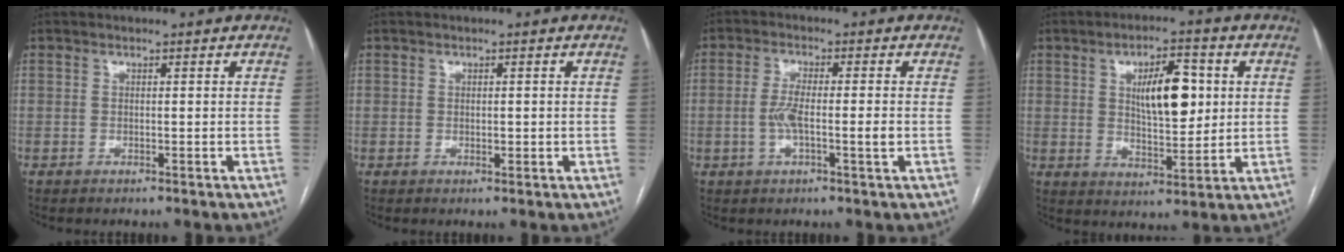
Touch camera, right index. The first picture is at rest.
{"total": 1.2, "force": [0.0, 0.9, 0.9], "torque": [-0.010, -0.001, 0.002]}
{"total": 5.3, "force": [-0.8, 0.7, 5.2], "torque": [-0.104, 0.002, -0.015]}
{"total": 10.0, "force": [2.3, 3.7, 9.0], "torque": [-0.143, 0.007, 0.043]}